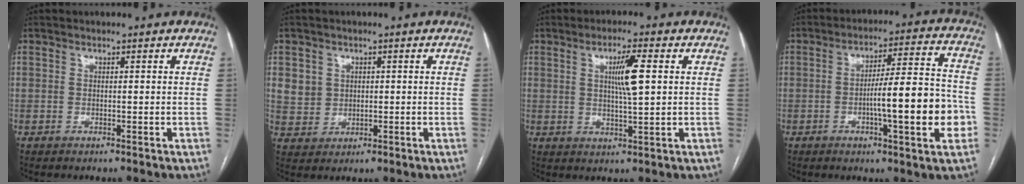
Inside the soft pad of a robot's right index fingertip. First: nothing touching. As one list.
[{"total": 4.4, "force": [1.2, 4.1, 0.9], "torque": [-0.016, 0.010, 0.032]}, {"total": 6.0, "force": [1.4, 0.3, 5.9], "torque": [-0.104, 0.000, 0.024]}, {"total": 13.8, "force": [-3.2, 1.4, 13.3], "torque": [-0.200, 0.011, -0.047]}]